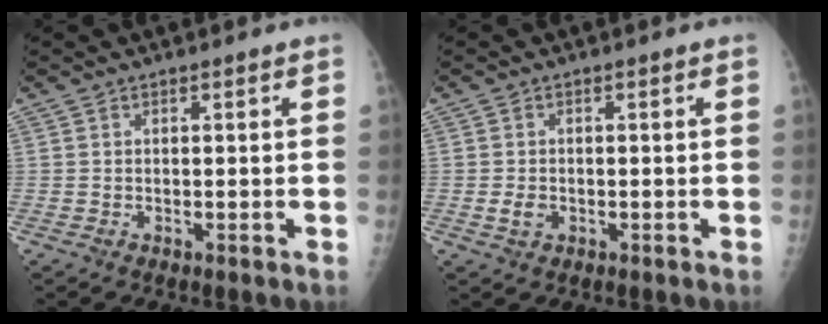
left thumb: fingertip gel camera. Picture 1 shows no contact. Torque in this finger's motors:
{"motor_torque": [-0.05, 0.04, 0.13, -0.06, -0.01]}